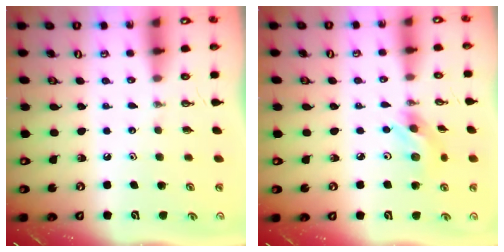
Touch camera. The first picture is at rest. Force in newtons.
{"total": 7.5, "press": 7.5, "slide": 0.7}